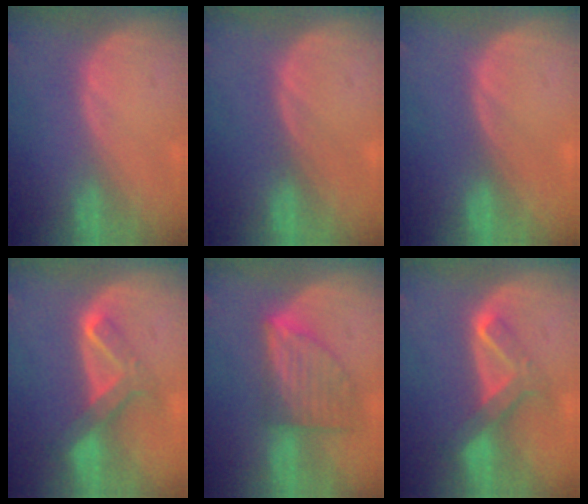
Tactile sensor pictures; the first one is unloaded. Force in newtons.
{"total": 0.0}
{"total": 0.0}
{"total": 6.8, "press": 5.8, "slide": 3.5}
{"total": 7.8, "press": 7.1, "slide": 3.3}
{"total": 6.8, "press": 5.8, "slide": 3.5}